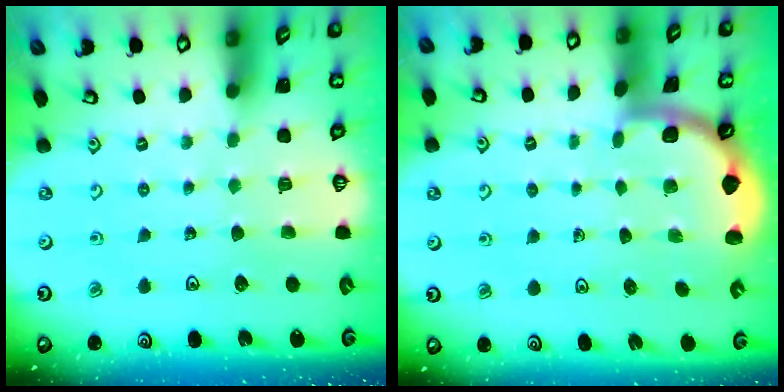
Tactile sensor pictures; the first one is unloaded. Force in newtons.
{"total": 1.8, "press": 1.8, "slide": 0.1}